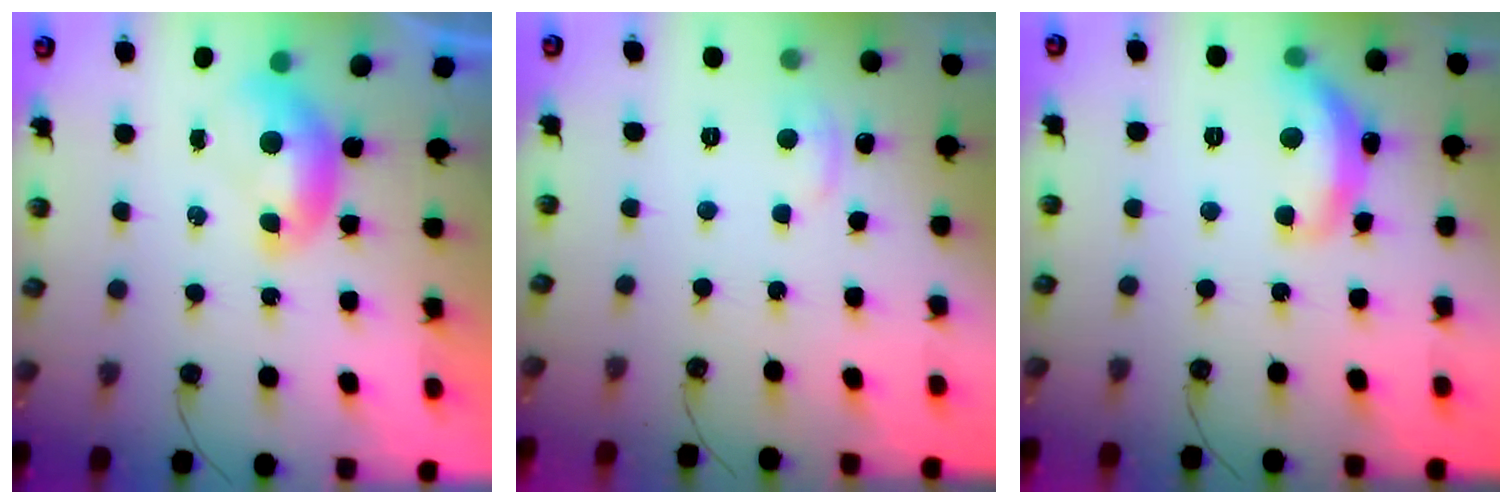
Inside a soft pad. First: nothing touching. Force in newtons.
{"total": 1.4, "press": 1.1, "slide": 0.8}
{"total": 7.5, "press": 7.4, "slide": 0.8}